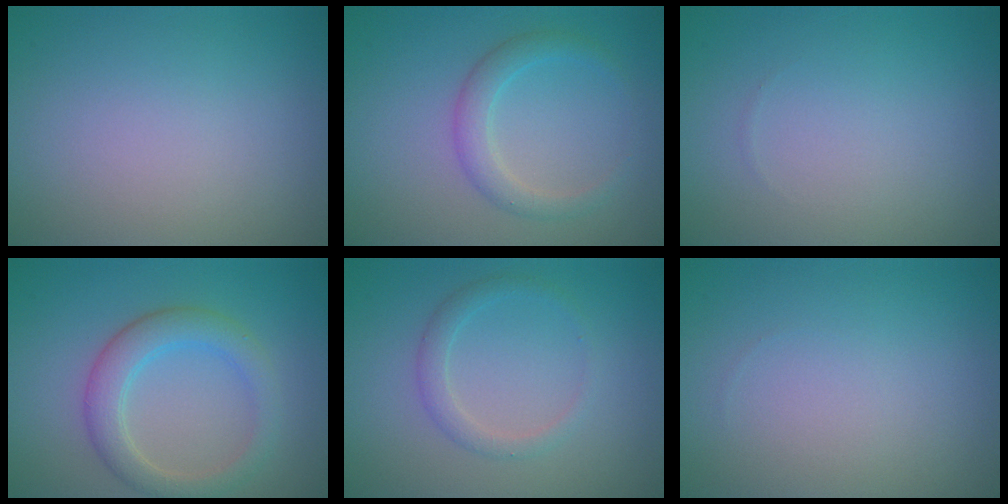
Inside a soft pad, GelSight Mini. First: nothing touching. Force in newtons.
{"total": 2.3, "press": 2.3, "slide": 0.1}
{"total": 0.0}
{"total": 3.7, "press": 3.7, "slide": 0.5}
{"total": 1.7, "press": 1.7, "slide": 0.0}
{"total": 0.0}